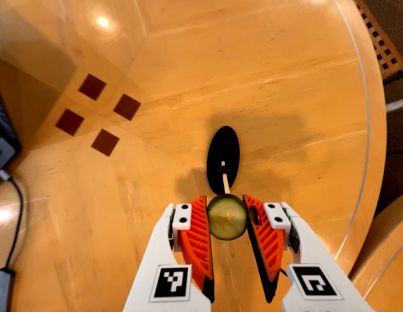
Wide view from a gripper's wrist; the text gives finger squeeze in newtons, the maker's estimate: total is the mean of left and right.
{"total": 9.2, "left": 9.1, "right": 9.3}